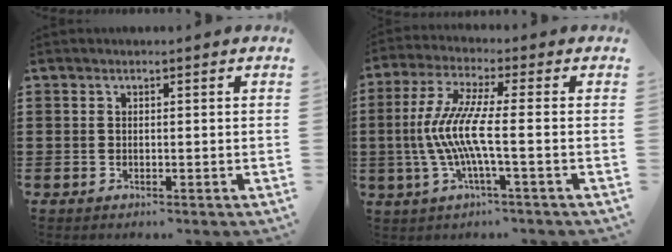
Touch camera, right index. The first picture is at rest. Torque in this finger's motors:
{"motor_torque": [1.44, -0.70, 1.05, 0.21]}